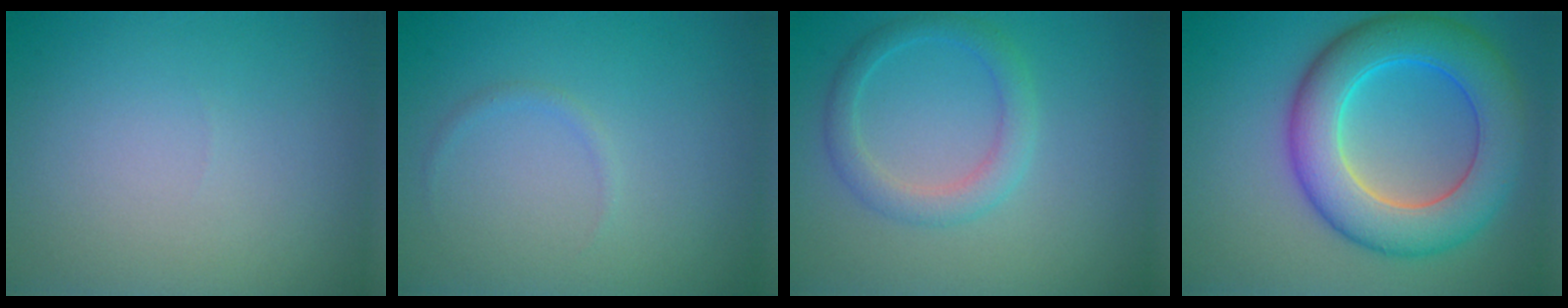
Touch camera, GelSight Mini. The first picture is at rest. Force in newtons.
{"total": 0.6, "press": 0.6, "slide": 0.1}
{"total": 2.7, "press": 2.7, "slide": 0.1}
{"total": 8.8, "press": 8.8, "slide": 0.3}